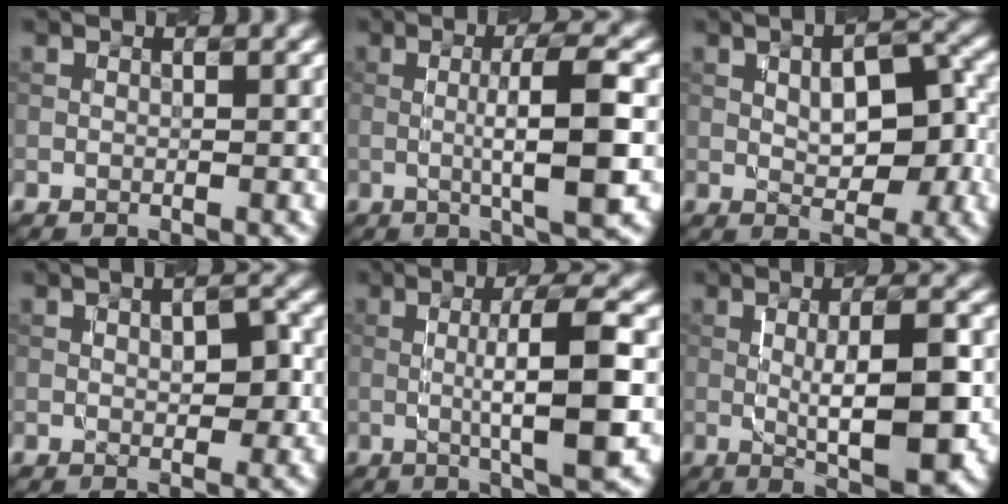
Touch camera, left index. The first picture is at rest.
{"total": 6.4, "force": [-0.2, 1.1, 6.3], "torque": [-0.098, 0.004, -0.005]}
{"total": 6.0, "force": [0.2, 2.9, 5.3], "torque": [-0.075, 0.003, 0.005]}
{"total": 3.1, "force": [0.3, 1.4, 2.7], "torque": [-0.040, 0.001, 0.005]}
{"total": 7.4, "force": [-0.3, 1.3, 7.3], "torque": [-0.111, 0.006, -0.005]}
{"total": 7.8, "force": [-0.5, 1.9, 7.5], "torque": [-0.113, 0.000, -0.005]}